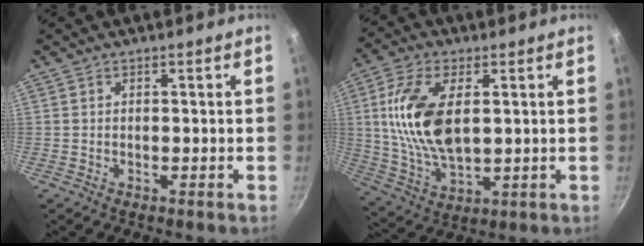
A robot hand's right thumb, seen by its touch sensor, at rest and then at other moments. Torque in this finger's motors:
{"motor_torque": [-0.25, 0.71, 1.69, 0.62, 0.21]}